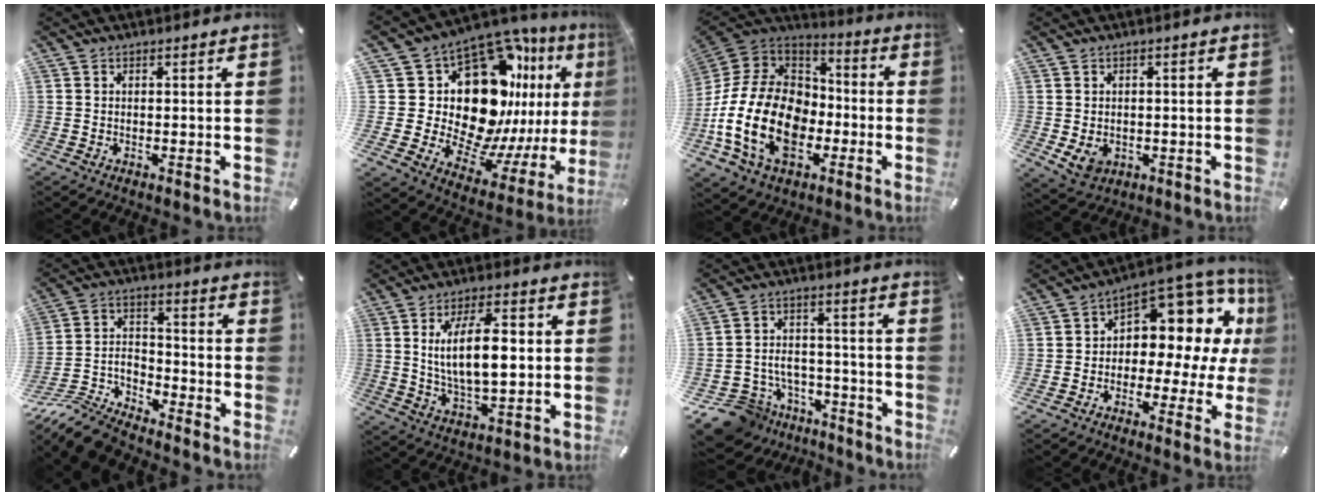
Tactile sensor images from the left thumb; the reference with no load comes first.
{"total": 24.2, "force": [10.0, 15.7, 15.5], "torque": [-0.259, -0.118, 0.206]}
{"total": 22.5, "force": [-7.0, 15.9, 14.3], "torque": [-0.310, 0.028, -0.113]}
{"total": 4.6, "force": [-0.6, 4.0, 2.2], "torque": [-0.034, -0.002, -0.010]}
{"total": 12.1, "force": [-11.0, 3.0, 3.9], "torque": [-0.070, 0.045, -0.217]}
{"total": 13.3, "force": [2.1, 6.2, 11.6], "torque": [-0.214, -0.006, 0.026]}
{"total": 11.1, "force": [-7.4, 7.8, 2.7], "torque": [-0.052, 0.051, -0.127]}
{"total": 9.7, "force": [3.8, 6.6, 6.0], "torque": [-0.075, -0.058, 0.063]}